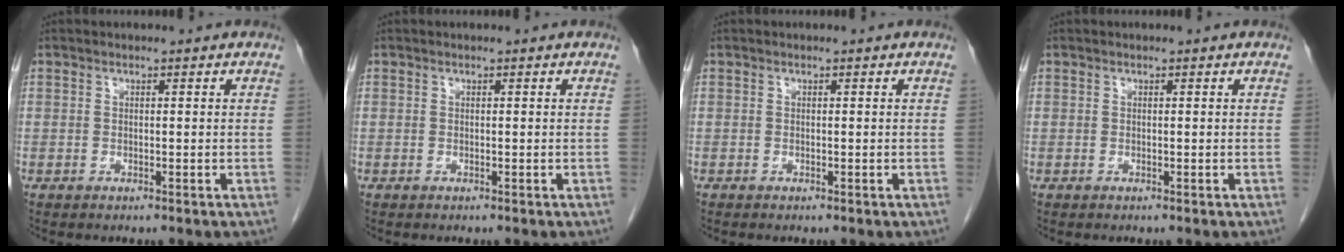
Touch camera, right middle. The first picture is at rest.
{"total": 0.0}
{"total": 0.0}
{"total": 0.0}